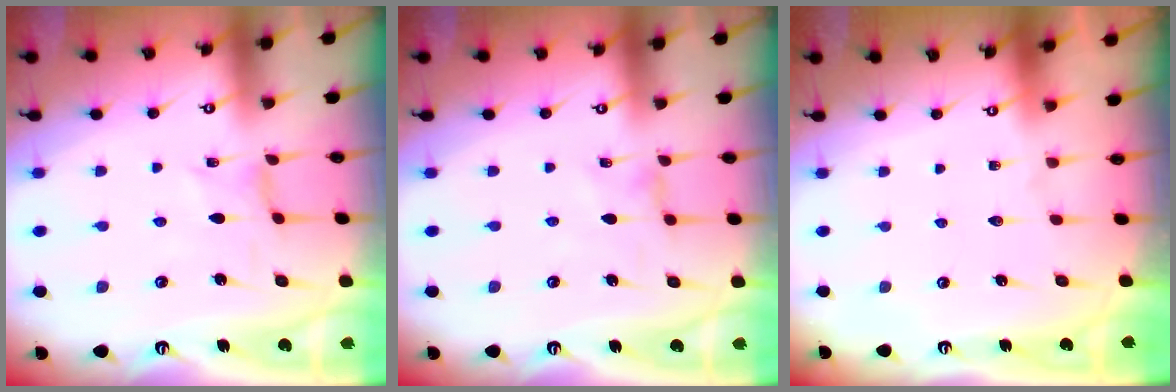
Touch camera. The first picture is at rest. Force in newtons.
{"total": 0.8, "press": 0.8, "slide": 0.3}
{"total": 0.0}